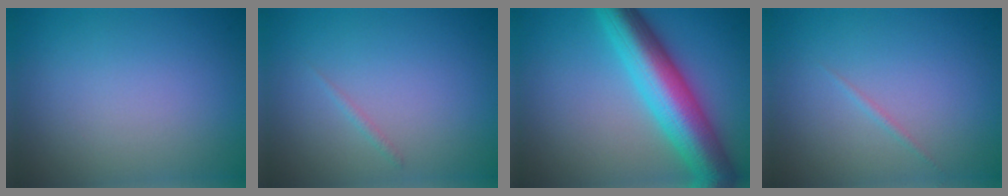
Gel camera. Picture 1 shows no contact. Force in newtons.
{"total": 0.5, "press": 0.5, "slide": 0.0}
{"total": 9.5, "press": 9.5, "slide": 0.3}
{"total": 0.6, "press": 0.6, "slide": 0.0}